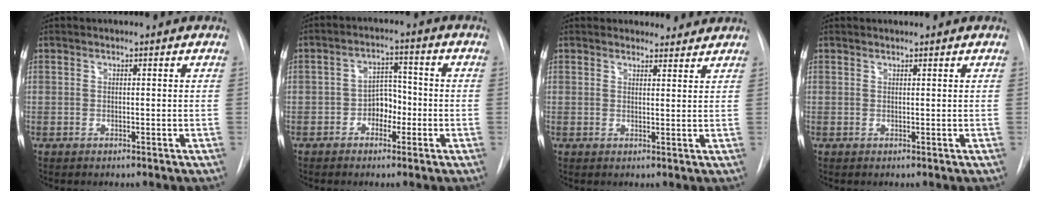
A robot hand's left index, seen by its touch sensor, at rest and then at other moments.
{"total": 4.5, "force": [-1.7, 2.9, 2.9], "torque": [-0.045, 0.014, -0.032]}
{"total": 3.9, "force": [3.7, 1.3, -0.2], "torque": [0.008, 0.001, 0.039]}
{"total": 0.6, "force": [0.6, 0.0, 0.0], "torque": [-0.007, 0.007, 0.013]}